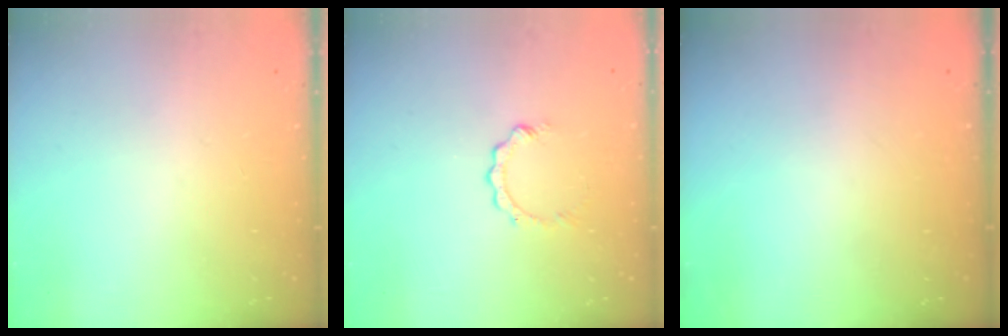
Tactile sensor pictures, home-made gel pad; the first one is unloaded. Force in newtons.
{"total": 3.3, "press": 3.3, "slide": 0.4}
{"total": 0.0}